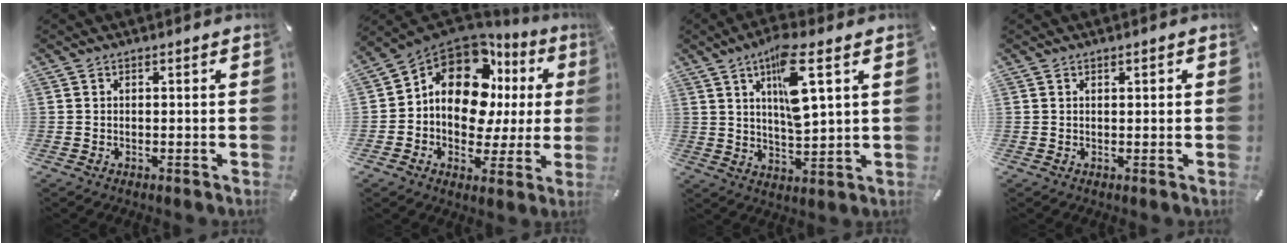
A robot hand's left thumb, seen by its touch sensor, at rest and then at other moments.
{"total": 15.7, "force": [5.3, 10.7, 10.2], "torque": [-0.175, -0.043, 0.090]}
{"total": 12.5, "force": [5.3, 3.5, 10.7], "torque": [-0.173, -0.015, 0.084]}
{"total": 0.8, "force": [0.4, 0.4, 0.6], "torque": [-0.012, 0.003, 0.006]}